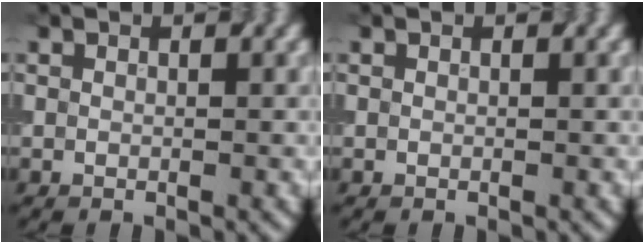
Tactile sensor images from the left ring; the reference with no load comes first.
{"total": 0.0}